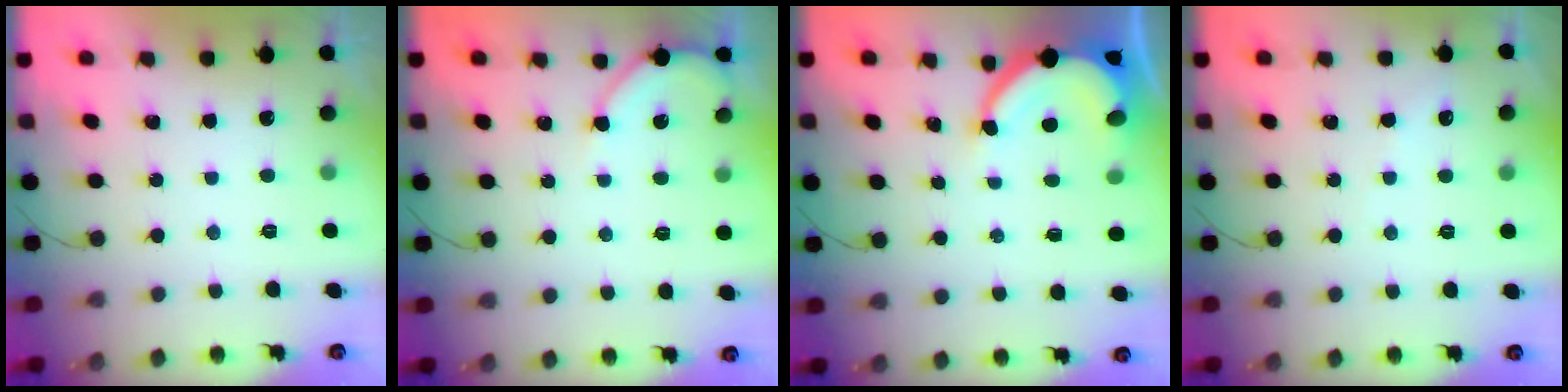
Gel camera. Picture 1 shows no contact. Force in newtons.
{"total": 4.6, "press": 4.6, "slide": 0.7}
{"total": 7.2, "press": 7.2, "slide": 0.7}
{"total": 2.7, "press": 2.6, "slide": 0.5}